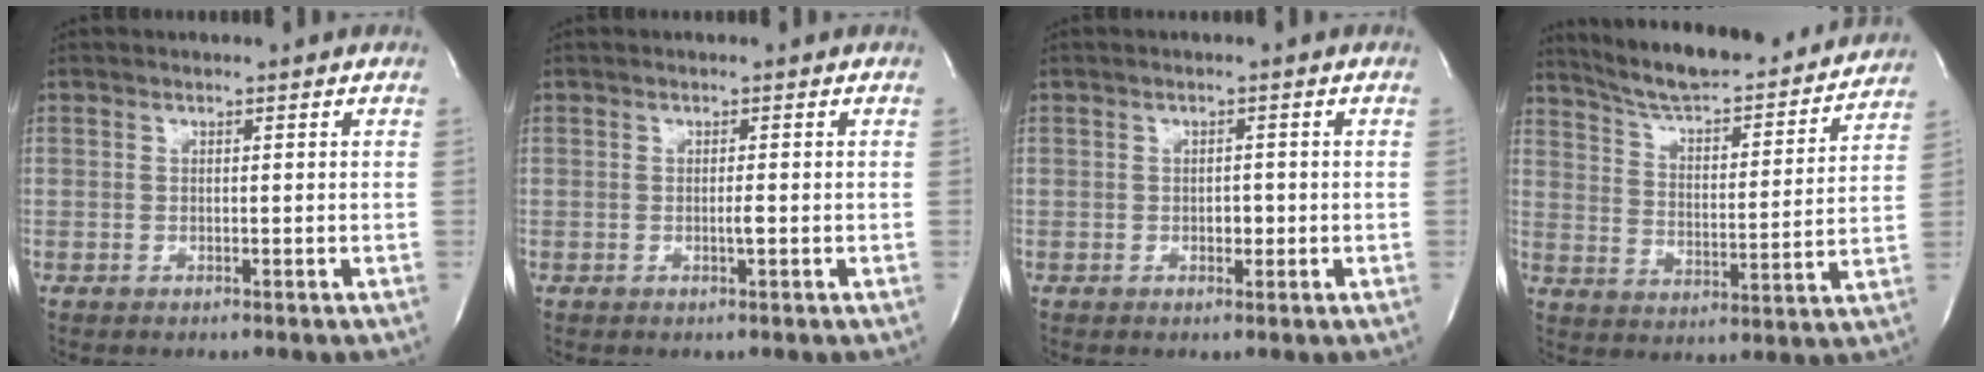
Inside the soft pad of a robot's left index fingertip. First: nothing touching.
{"total": 0.9, "force": [-0.2, 0.0, 0.9], "torque": [-0.020, -0.002, -0.003]}
{"total": 1.4, "force": [-0.3, 0.9, 1.1], "torque": [-0.016, 0.002, -0.003]}
{"total": 21.8, "force": [19.9, 3.6, 8.2], "torque": [-0.125, -0.009, 0.280]}